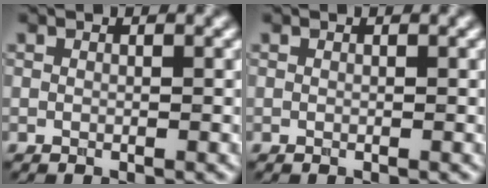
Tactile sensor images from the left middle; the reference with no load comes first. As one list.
[{"total": 0.0}]